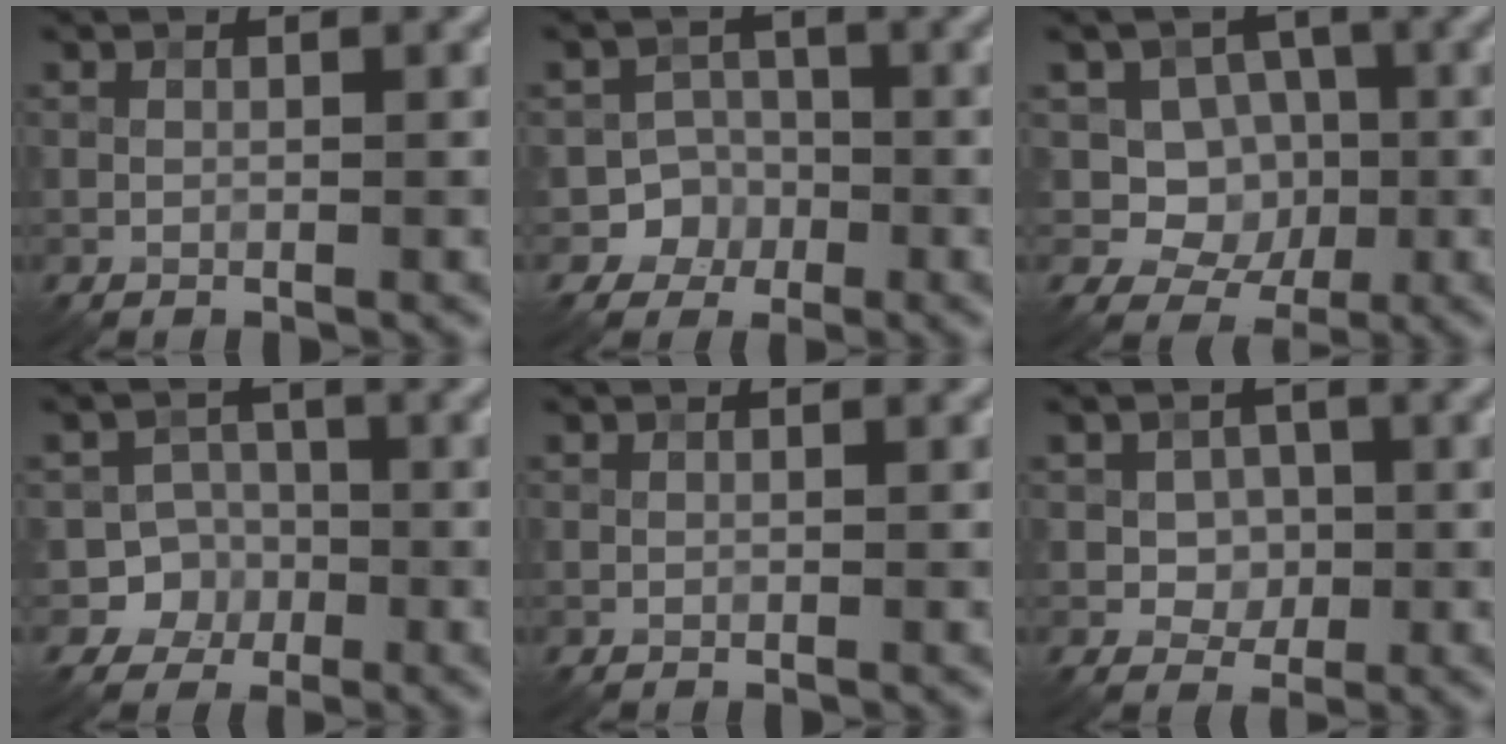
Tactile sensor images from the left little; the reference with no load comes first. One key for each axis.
{"total": 4.1, "fx": -1.7, "fy": 3.8, "fz": 0.1, "tx": 0.038, "ty": 0.003, "tz": -0.043}
{"total": 5.1, "fx": 0.4, "fy": 4.5, "fz": 2.3, "tx": -0.016, "ty": -0.003, "tz": -0.012}
{"total": 4.6, "fx": -1.7, "fy": 4.3, "fz": 0.3, "tx": 0.032, "ty": 0.003, "tz": -0.043}
{"total": 0.0}
{"total": 2.8, "fx": 0.1, "fy": 2.5, "fz": 1.4, "tx": -0.012, "ty": 0.000, "tz": -0.011}